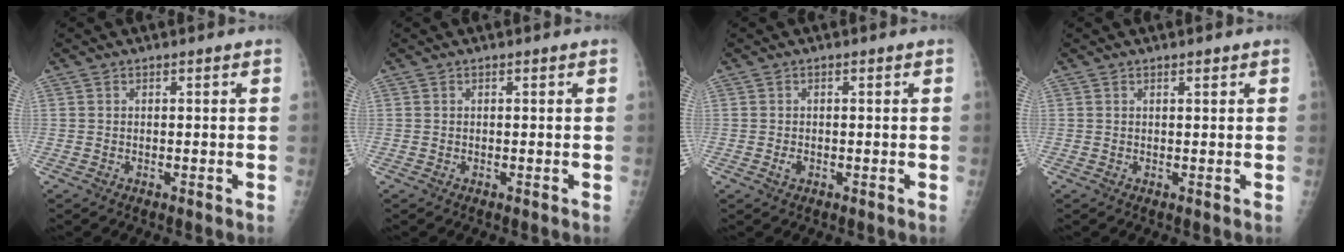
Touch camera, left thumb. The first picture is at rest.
{"total": 0.0}
{"total": 1.2, "force": [-0.3, 0.8, 0.8], "torque": [-0.014, -0.001, -0.006]}
{"total": 0.8, "force": [0.6, 0.2, 0.5], "torque": [-0.008, -0.003, 0.010]}